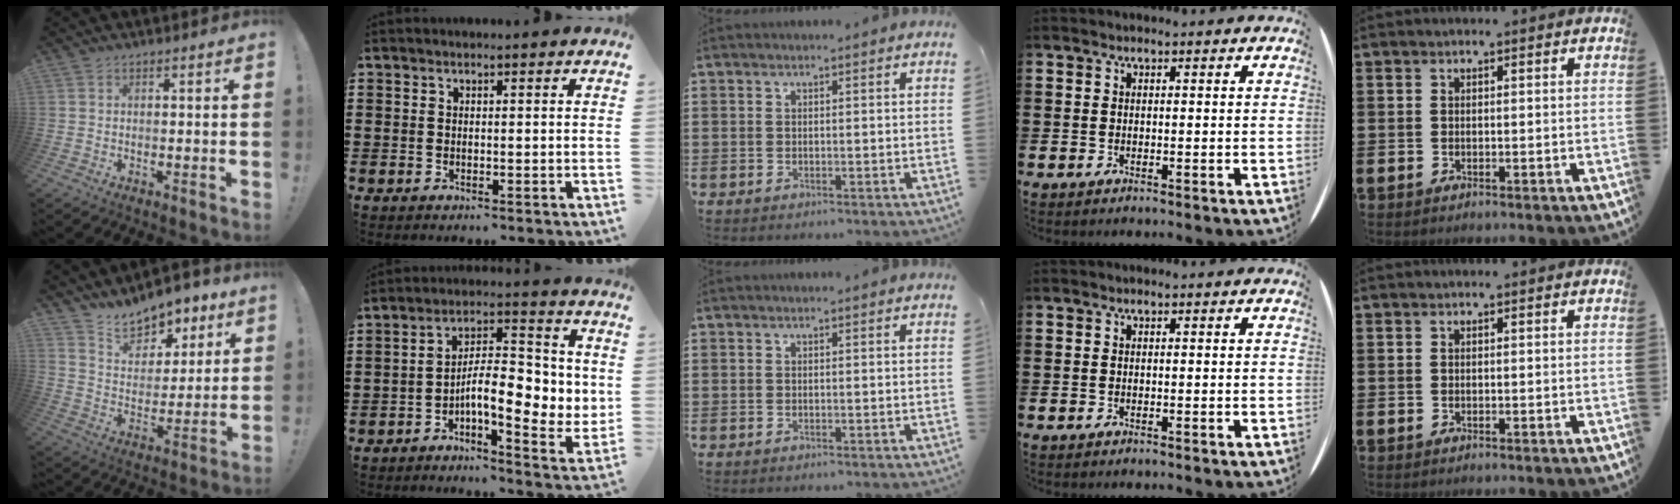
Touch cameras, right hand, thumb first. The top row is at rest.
{"thumb": {"total": 11.6, "force": [10.1, 5.1, 2.7], "torque": [-0.044, -0.080, 0.188]}, "index": {"total": 9.3, "force": [-0.9, 4.2, 8.3], "torque": [-0.121, -0.004, -0.024]}}